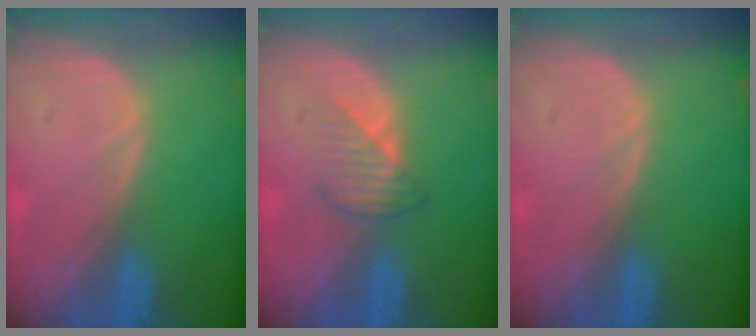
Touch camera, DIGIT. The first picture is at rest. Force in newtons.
{"total": 3.4, "press": 3.2, "slide": 1.3}
{"total": 0.0}